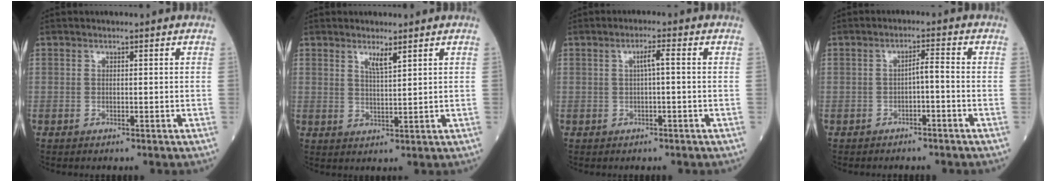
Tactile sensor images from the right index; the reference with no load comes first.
{"total": 2.7, "force": [1.9, 0.2, 2.0], "torque": [-0.040, -0.007, 0.037]}
{"total": 2.2, "force": [0.2, 0.1, 2.2], "torque": [-0.037, 0.006, 0.003]}
{"total": 2.2, "force": [-1.0, 0.3, 2.0], "torque": [-0.030, 0.007, -0.018]}